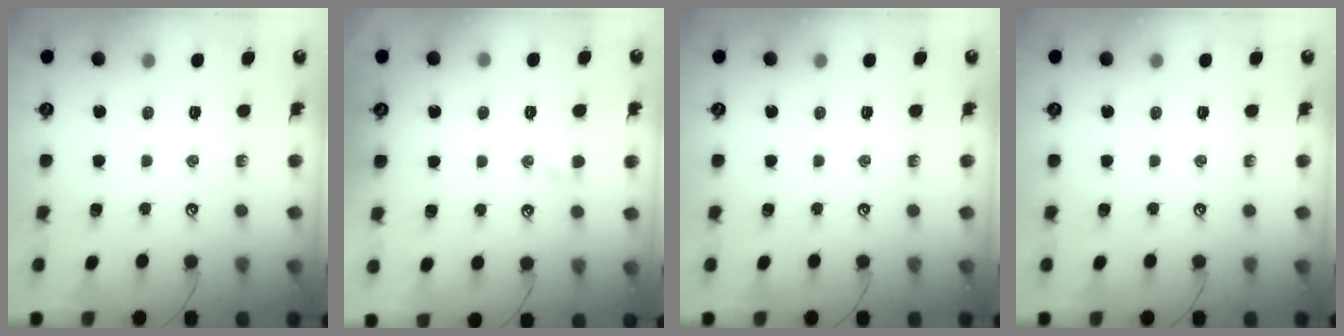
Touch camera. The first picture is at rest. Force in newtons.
{"total": 2.1, "press": 2.1, "slide": 0.5}
{"total": 0.0}
{"total": 0.0}